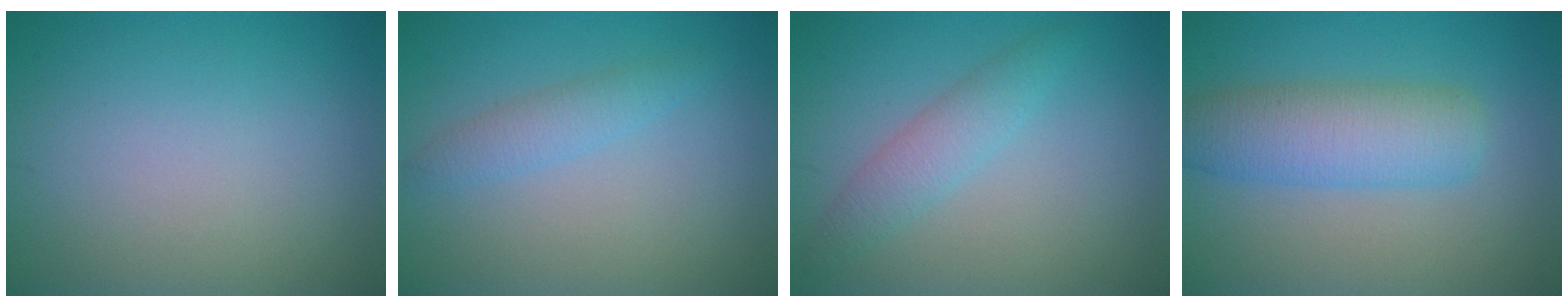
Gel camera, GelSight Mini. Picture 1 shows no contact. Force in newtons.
{"total": 2.0, "press": 2.0, "slide": 0.1}
{"total": 2.5, "press": 2.5, "slide": 0.1}
{"total": 5.6, "press": 5.6, "slide": 0.1}